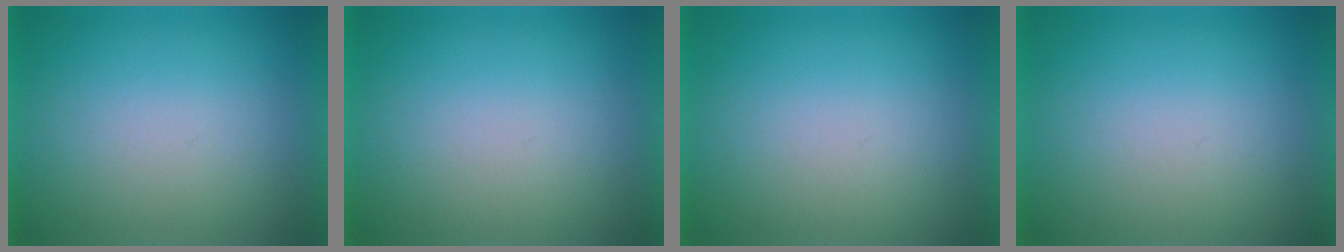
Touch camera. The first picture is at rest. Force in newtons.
{"total": 1.0}
{"total": 1.0}
{"total": 1.0}